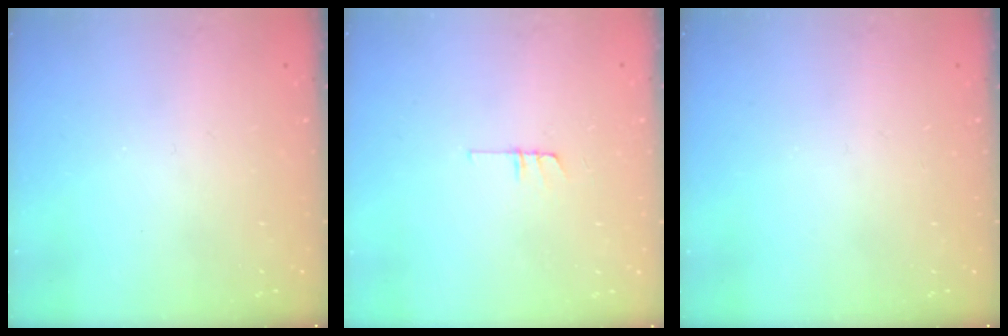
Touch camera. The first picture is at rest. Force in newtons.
{"total": 4.8, "press": 4.8, "slide": 0.4}
{"total": 0.0}